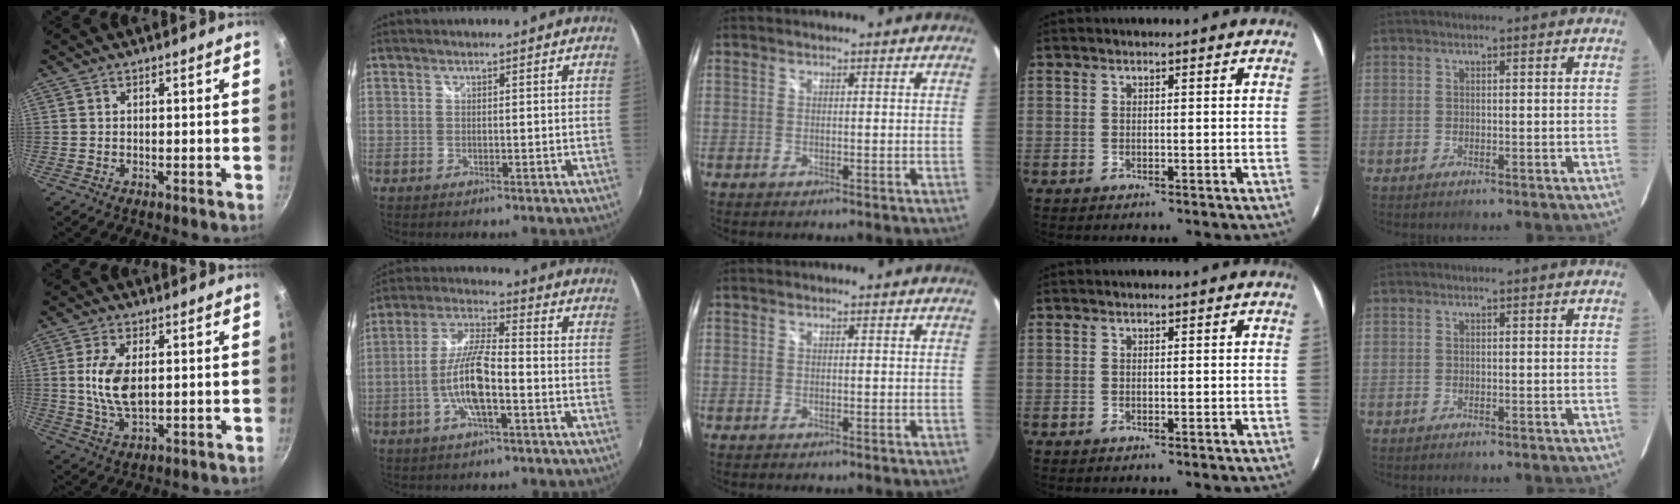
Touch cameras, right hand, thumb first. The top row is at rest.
{"thumb": {"total": 9.1, "force": [1.1, 4.8, 7.7], "torque": [-0.152, -0.005, 0.022]}, "index": {"total": 11.0, "force": [-3.5, 2.5, 10.1], "torque": [-0.211, 0.001, -0.066]}}